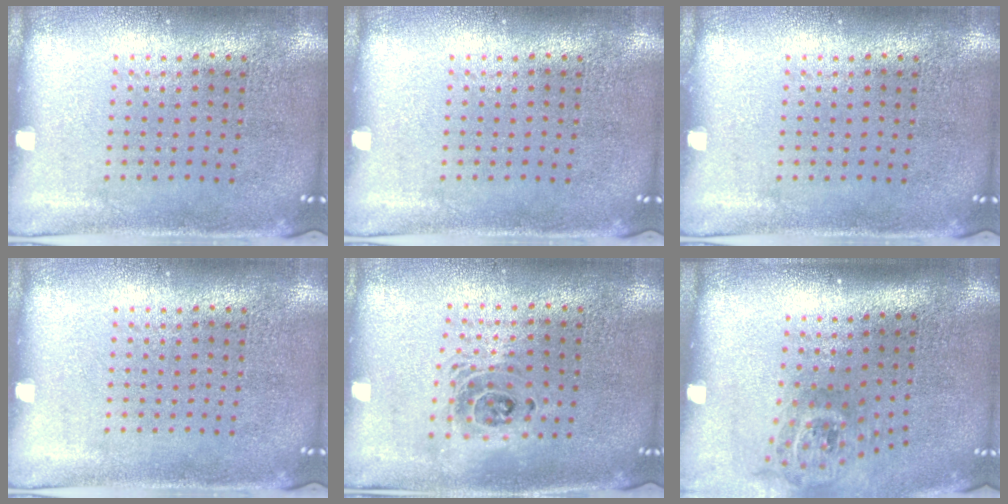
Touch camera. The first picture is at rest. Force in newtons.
{"total": 0.0}
{"total": 0.0}
{"total": 0.0}
{"total": 1.6, "press": 1.3, "slide": 0.9}
{"total": 1.9, "press": 1.3, "slide": 1.4}